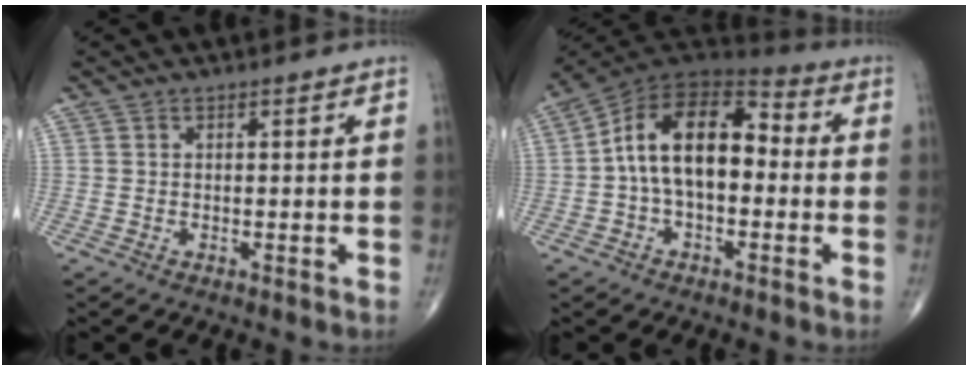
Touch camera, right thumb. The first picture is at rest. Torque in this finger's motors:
{"motor_torque": [0.45, 3.29, 0.35, -0.12, 0.39]}